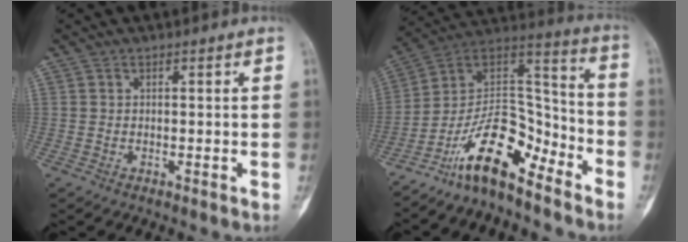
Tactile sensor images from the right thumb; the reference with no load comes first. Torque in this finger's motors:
{"motor_torque": [0.41, 0.70, 1.53, -1.24, 0.33]}